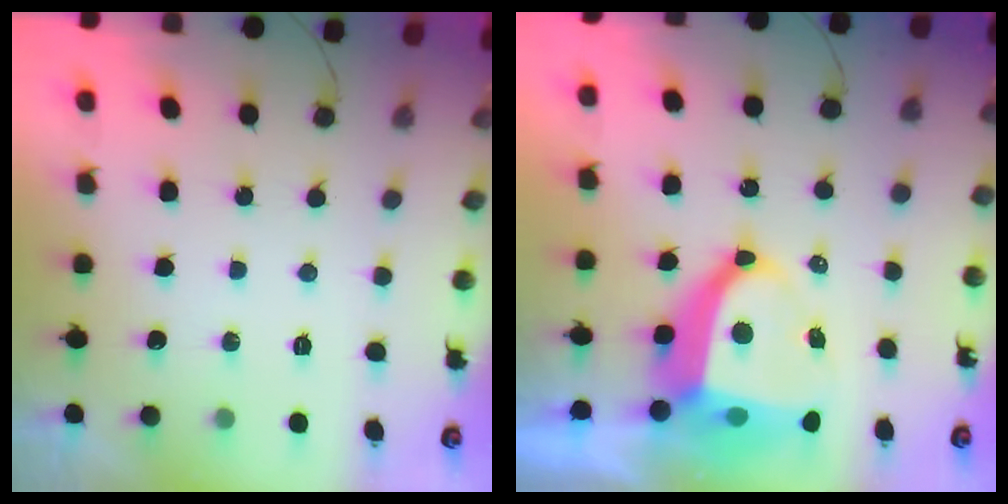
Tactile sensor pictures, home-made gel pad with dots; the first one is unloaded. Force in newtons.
{"total": 13.8, "press": 13.7, "slide": 1.5}